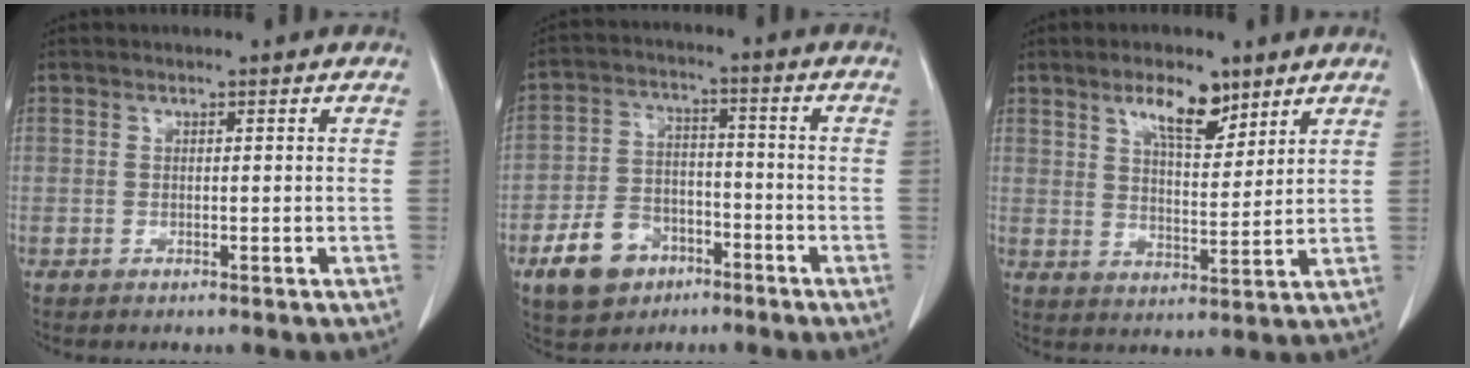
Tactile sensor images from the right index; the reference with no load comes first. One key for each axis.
{"total": 9.4, "fx": -5.2, "fy": 6.6, "fz": 4.3, "tx": -0.095, "ty": 0.015, "tz": -0.084}
{"total": 7.7, "fx": 5.0, "fy": 2.6, "fz": 5.2, "tx": -0.091, "ty": 0.002, "tz": 0.088}